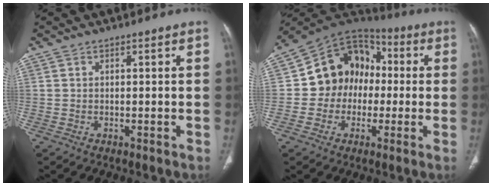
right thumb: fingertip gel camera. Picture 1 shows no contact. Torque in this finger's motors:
{"motor_torque": [0.46, 0.63, 0.20, -0.02, 0.20]}